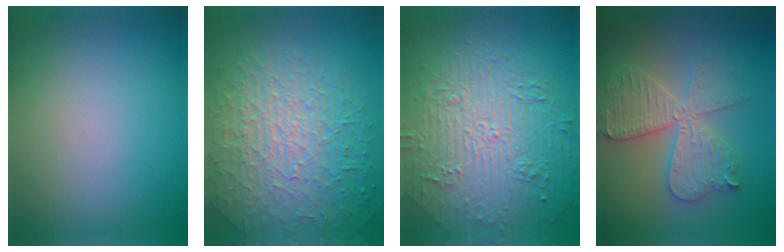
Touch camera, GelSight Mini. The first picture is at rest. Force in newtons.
{"total": 9.9, "press": 6.5, "slide": 7.5}
{"total": 11.2, "press": 7.3, "slide": 8.4}
{"total": 5.0, "press": 5.0, "slide": 0.6}